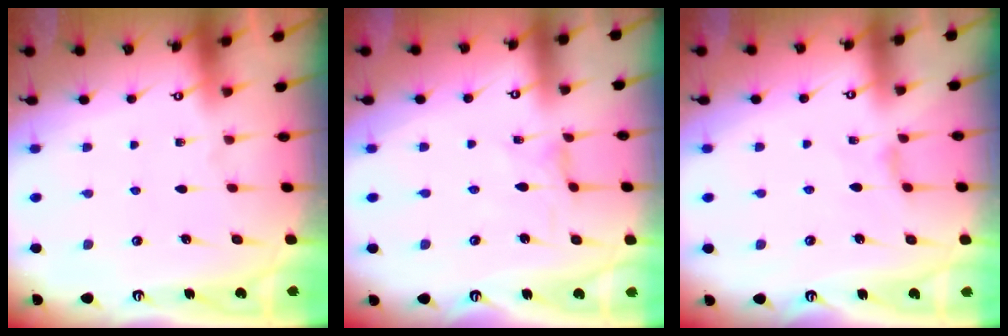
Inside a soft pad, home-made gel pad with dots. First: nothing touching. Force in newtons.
{"total": 0.0}
{"total": 2.0, "press": 1.9, "slide": 0.5}